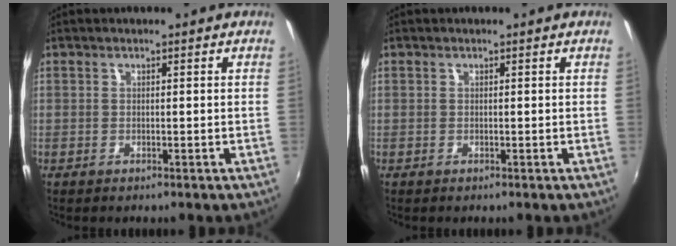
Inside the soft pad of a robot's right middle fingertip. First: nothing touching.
{"total": 0.0}